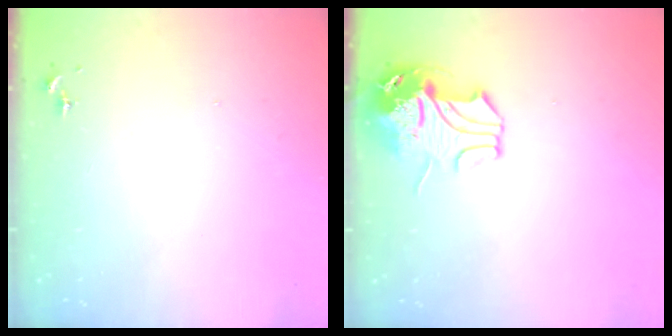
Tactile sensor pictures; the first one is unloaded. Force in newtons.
{"total": 11.7, "press": 11.5, "slide": 1.8}